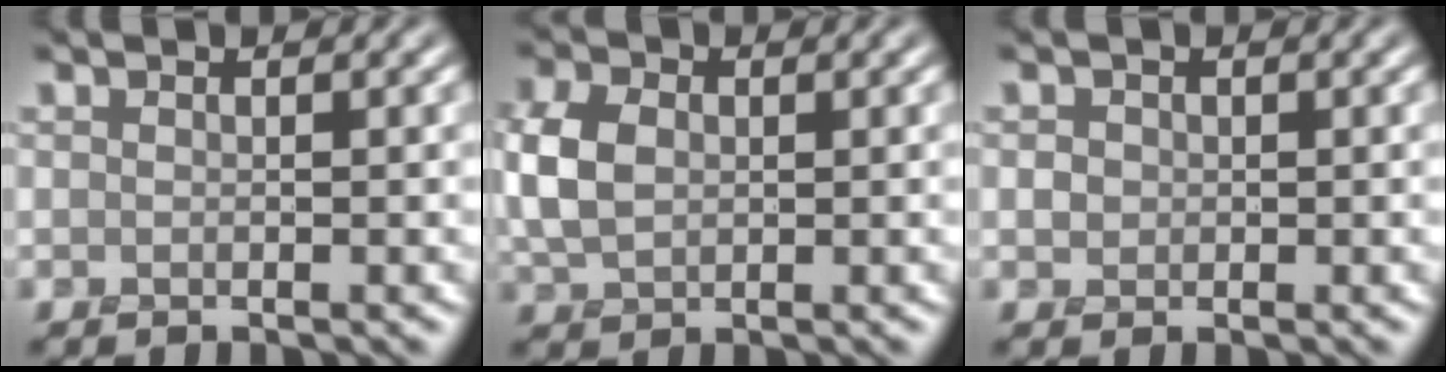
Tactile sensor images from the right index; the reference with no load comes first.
{"total": 4.3, "force": [0.3, 3.0, 3.0], "torque": [-0.085, 0.008, 0.005]}
{"total": 1.1, "force": [0.2, 1.0, 0.4], "torque": [-0.008, 0.001, 0.009]}